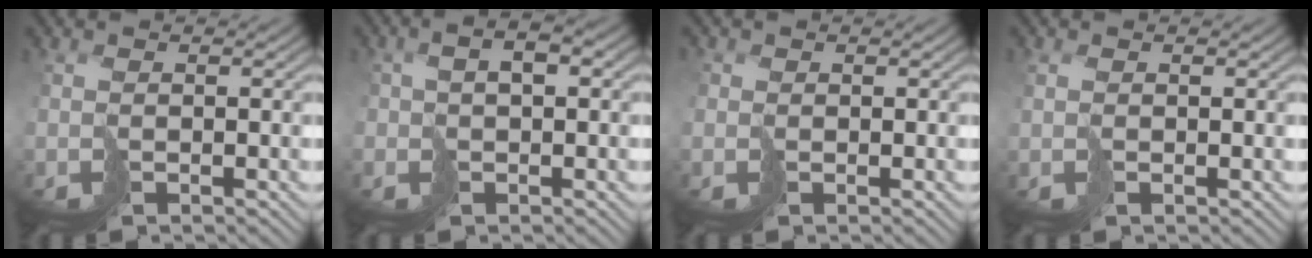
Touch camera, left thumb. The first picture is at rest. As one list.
[{"total": 3.9, "force": [0.3, 2.4, 3.0], "torque": [-0.063, 0.006, 0.004]}, {"total": 1.4, "force": [-0.2, 1.3, 0.3], "torque": [-0.009, -0.005, -0.005]}, {"total": 0.6, "force": [0.2, 0.2, 0.5], "torque": [-0.013, -0.002, 0.005]}]